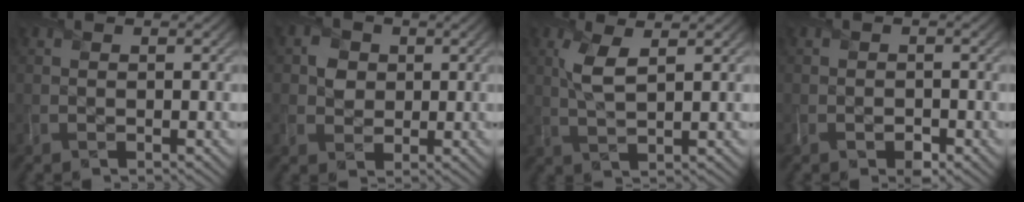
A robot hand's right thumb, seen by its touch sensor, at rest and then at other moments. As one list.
[{"total": 3.0, "force": [0.4, 2.8, 1.1], "torque": [-0.024, -0.002, -0.001]}, {"total": 4.2, "force": [1.6, 1.4, 3.7], "torque": [-0.091, 0.001, 0.032]}, {"total": 1.8, "force": [-1.1, 1.2, 0.8], "torque": [-0.014, -0.008, -0.019]}]